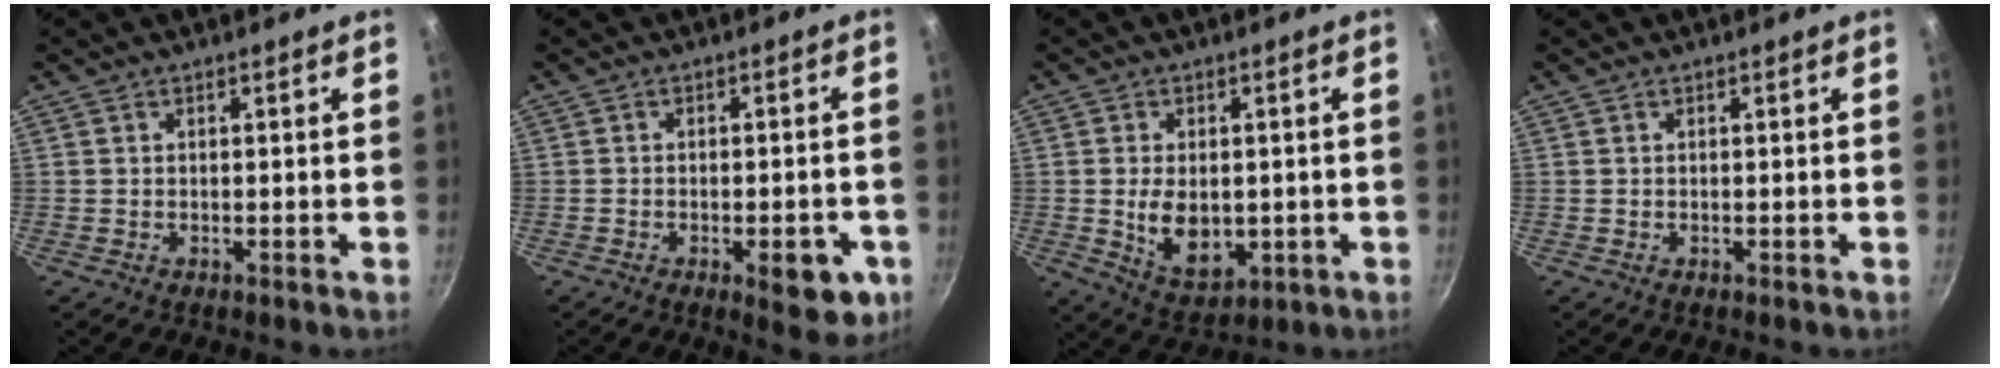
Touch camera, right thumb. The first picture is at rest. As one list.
[{"total": 8.4, "force": [-3.2, 3.6, 6.9], "torque": [-0.058, 0.014, -0.035]}, {"total": 9.4, "force": [-0.6, 6.1, 7.1], "torque": [-0.104, -0.012, 0.008]}, {"total": 0.0}]